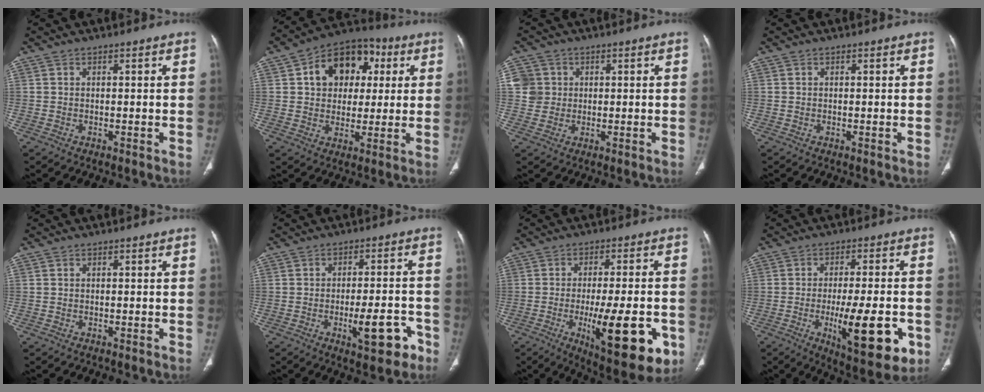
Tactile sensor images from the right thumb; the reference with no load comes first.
{"total": 14.6, "force": [3.9, 11.1, 8.7], "torque": [-0.089, 0.011, 0.053]}
{"total": 5.0, "force": [0.9, 4.9, 0.8], "torque": [0.011, 0.004, 0.017]}
{"total": 0.0}
{"total": 0.0}
{"total": 9.1, "force": [-4.1, 3.3, 7.5], "torque": [-0.096, 0.024, -0.052]}
{"total": 18.0, "force": [-5.6, 5.6, 16.2], "torque": [-0.213, -0.002, -0.068]}
{"total": 16.4, "force": [-4.9, 5.1, 14.8], "torque": [-0.213, -0.004, -0.062]}